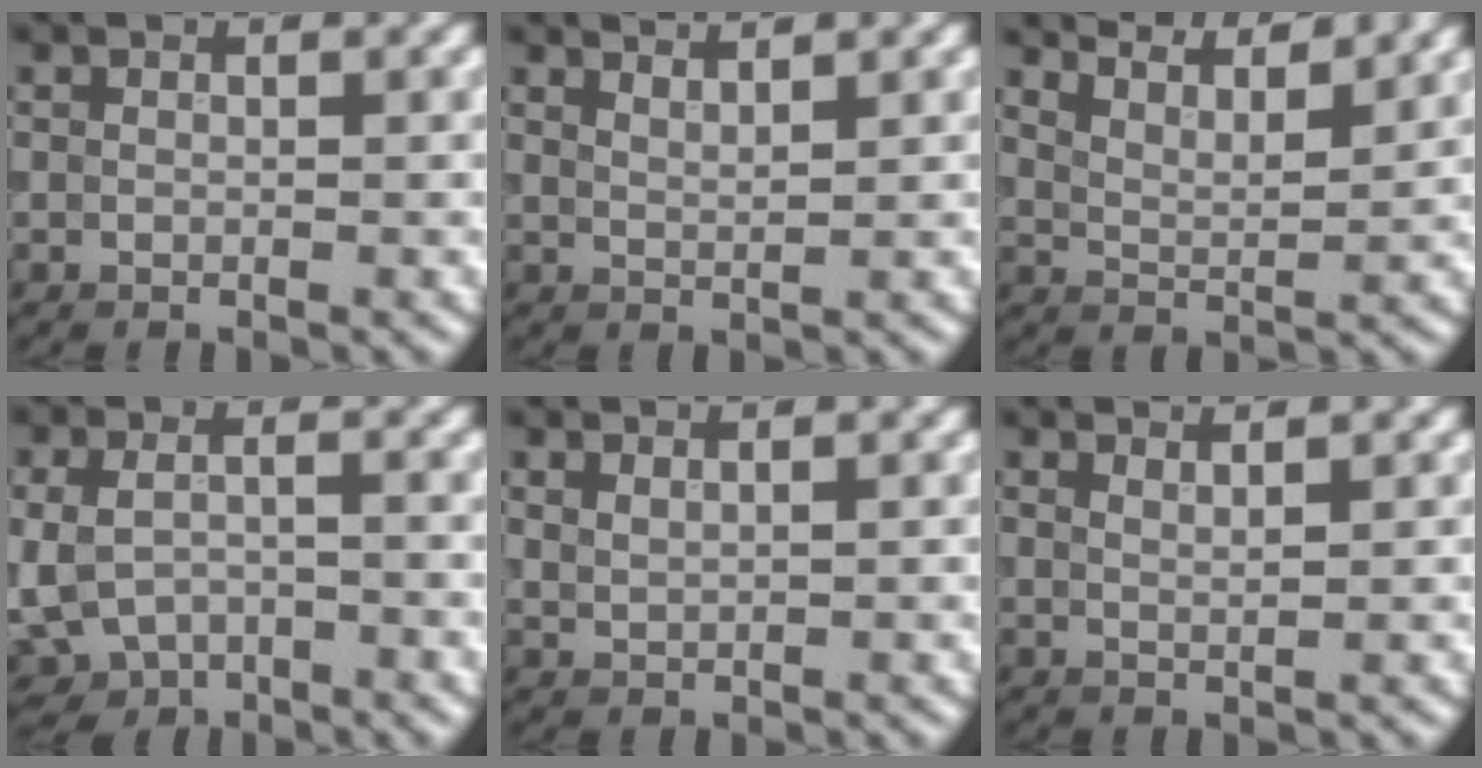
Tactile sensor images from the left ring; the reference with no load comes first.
{"total": 2.3, "force": [2.0, 0.5, 1.0], "torque": [-0.001, 0.010, 0.017]}
{"total": 7.6, "force": [6.7, 1.8, 3.2], "torque": [-0.043, 0.019, 0.074]}
{"total": 5.2, "force": [-2.4, 3.5, 3.0], "torque": [-0.055, -0.009, -0.034]}
{"total": 0.9, "force": [0.8, 0.3, 0.4], "torque": [-0.011, -0.001, 0.019]}
{"total": 1.7, "force": [1.2, 0.6, 1.0], "torque": [-0.002, 0.004, 0.006]}